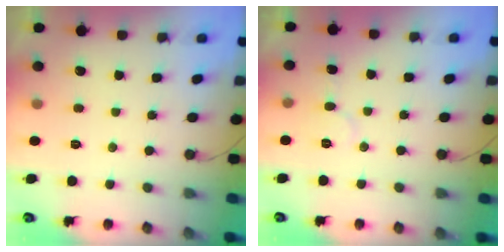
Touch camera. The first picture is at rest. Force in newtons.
{"total": 4.6, "press": 4.5, "slide": 0.5}